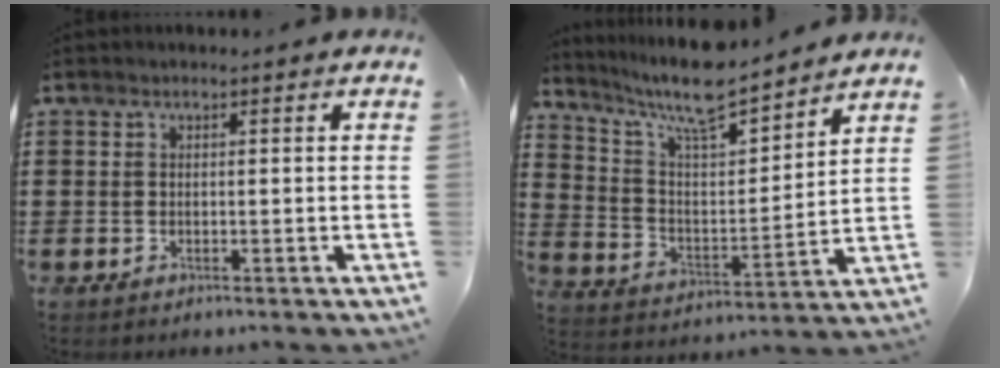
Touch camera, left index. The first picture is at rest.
{"total": 9.8, "force": [8.6, 1.6, 4.4], "torque": [-0.119, -0.048, 0.152]}